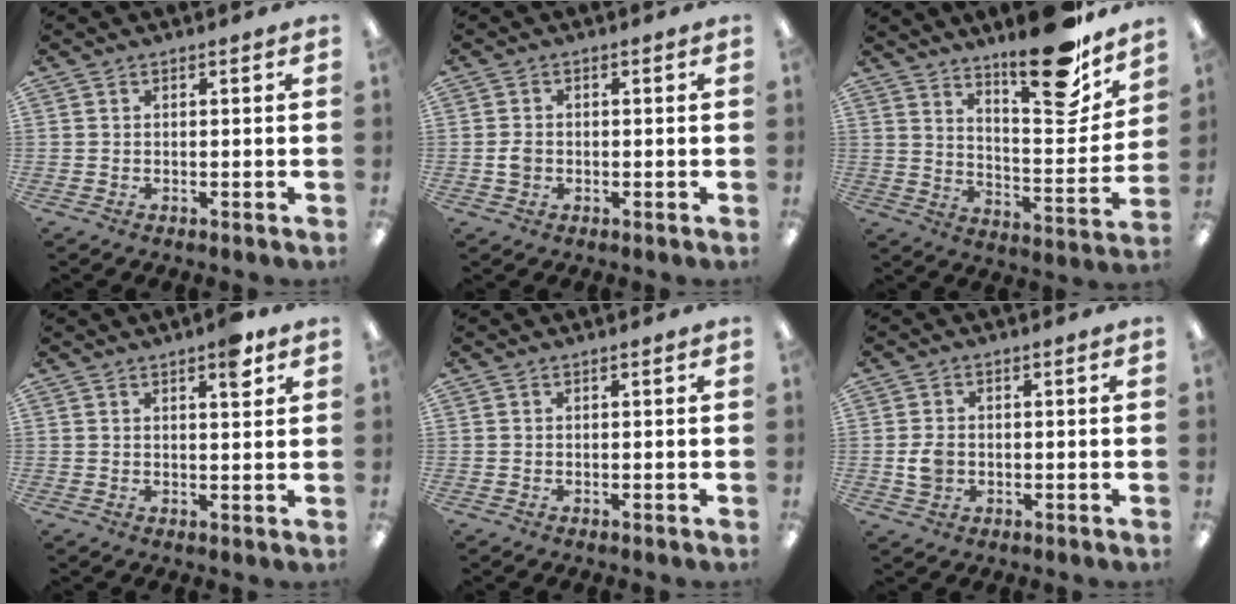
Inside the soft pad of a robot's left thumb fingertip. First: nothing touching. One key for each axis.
{"total": 2.2, "fx": -0.4, "fy": 1.7, "fz": 1.3, "tx": -0.024, "ty": 0.004, "tz": -0.008}
{"total": 19.3, "fx": 15.5, "fy": 5.4, "fz": 10.1, "tx": -0.130, "ty": -0.121, "tz": 0.253}
{"total": 5.0, "fx": 3.1, "fy": 1.5, "fz": 3.6, "tx": -0.039, "ty": -0.014, "tz": 0.046}
{"total": 0.0}
{"total": 3.9, "fx": -0.5, "fy": 3.1, "fz": 2.3, "tx": -0.040, "ty": 0.002, "tz": -0.011}